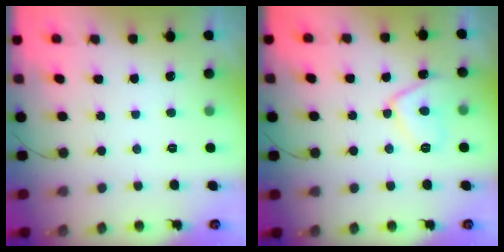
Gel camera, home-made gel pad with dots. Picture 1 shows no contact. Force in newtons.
{"total": 9.1, "press": 9.0, "slide": 0.6}